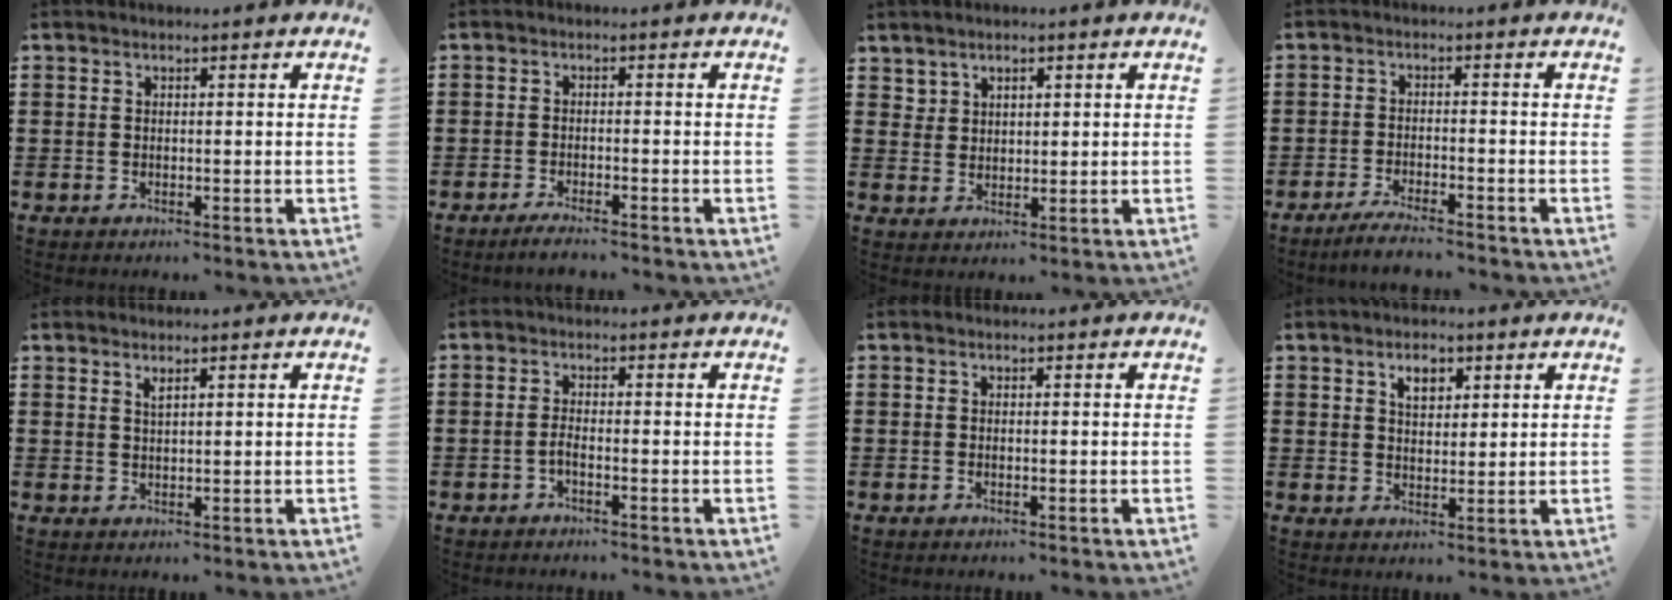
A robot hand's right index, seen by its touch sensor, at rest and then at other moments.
{"total": 1.8, "force": [-1.8, -0.1, 0.6], "torque": [-0.010, 0.001, -0.033]}
{"total": 2.6, "force": [2.0, 1.6, 0.3], "torque": [-0.014, 0.009, 0.038]}
{"total": 3.0, "force": [-2.9, -0.2, 1.0], "torque": [-0.017, 0.001, -0.056]}
{"total": 1.3, "force": [1.0, 0.4, 0.8], "torque": [-0.016, 0.003, 0.017]}
{"total": 1.6, "force": [-0.9, 0.0, 1.3], "torque": [-0.033, -0.007, -0.017]}
{"total": 0.0}
{"total": 3.5, "force": [1.9, 2.1, 2.1], "torque": [-0.034, 0.003, 0.030]}